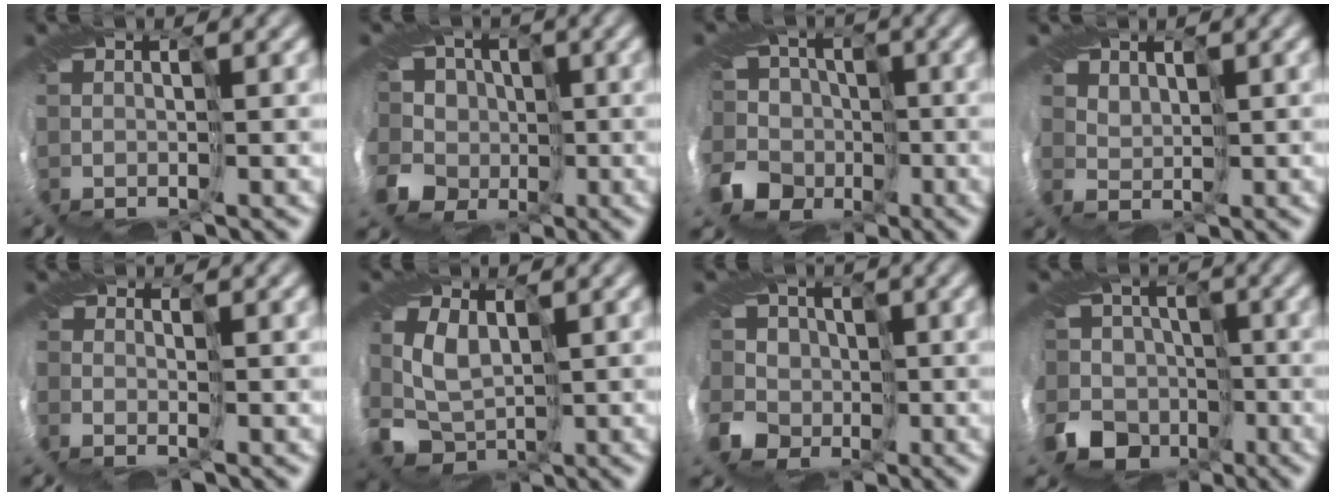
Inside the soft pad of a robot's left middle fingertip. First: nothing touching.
{"total": 8.5, "force": [-0.2, 7.6, 3.8], "torque": [-0.094, 0.025, -0.053]}
{"total": 9.8, "force": [-3.2, 8.5, 3.6], "torque": [-0.087, 0.006, -0.089]}
{"total": 1.7, "force": [1.1, 1.2, -0.4], "torque": [0.001, -0.012, 0.023]}
{"total": 1.6, "force": [-1.1, 1.1, 0.3], "torque": [-0.009, -0.015, -0.022]}
{"total": 3.0, "force": [-0.3, 2.4, 1.7], "torque": [-0.046, -0.012, -0.010]}
{"total": 8.1, "force": [-0.7, 7.6, 2.8], "torque": [-0.085, 0.014, -0.062]}
{"total": 9.2, "force": [-4.0, 7.7, 3.2], "torque": [-0.069, 0.000, -0.096]}